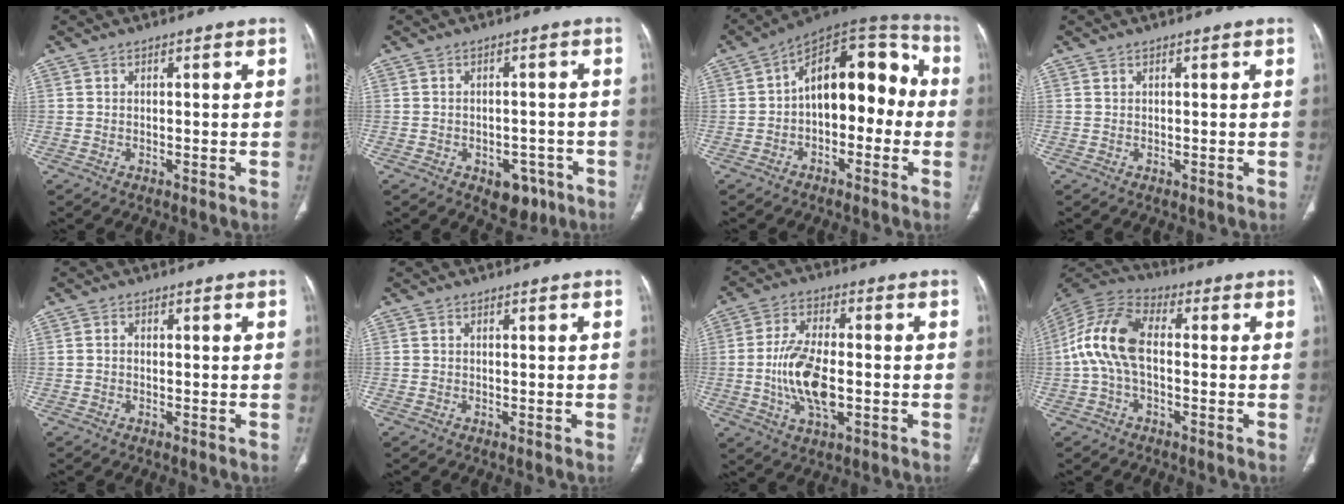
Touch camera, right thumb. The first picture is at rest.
{"total": 6.0, "force": [-3.1, 4.0, 3.3], "torque": [-0.016, 0.020, -0.033]}
{"total": 16.5, "force": [-0.7, 9.7, 13.4], "torque": [-0.145, 0.056, -0.025]}
{"total": 0.0}
{"total": 0.7, "force": [-0.2, 0.6, 0.4], "torque": [-0.002, 0.002, -0.006]}
{"total": 0.0}
{"total": 12.1, "force": [-1.8, 5.7, 10.5], "torque": [-0.204, 0.005, -0.034]}
{"total": 12.0, "force": [-0.4, 6.6, 9.9], "torque": [-0.203, 0.033, -0.018]}